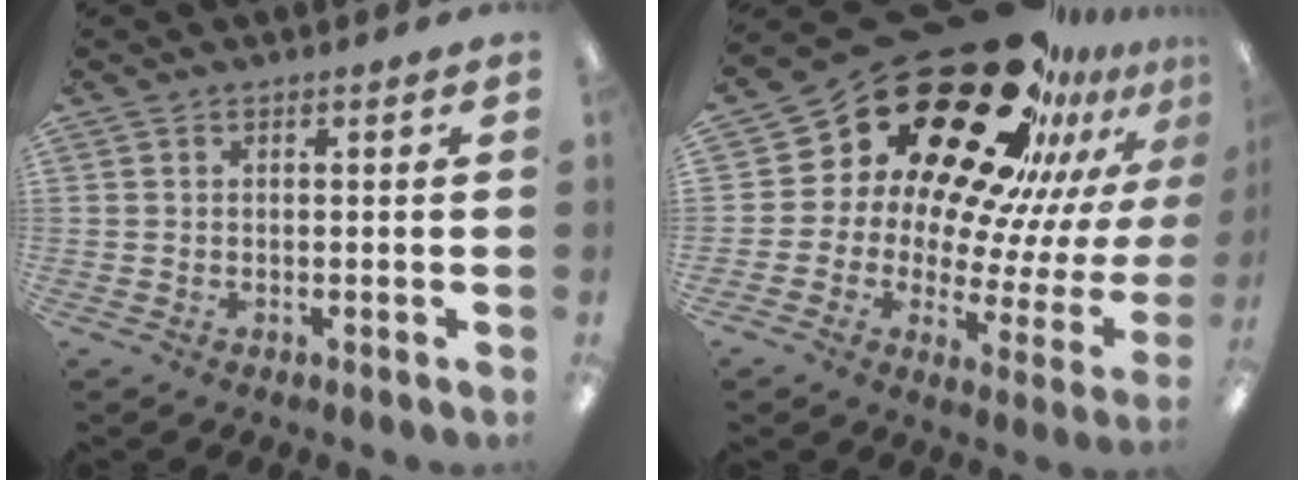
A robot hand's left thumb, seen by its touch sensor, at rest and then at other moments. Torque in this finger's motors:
{"motor_torque": [1.47, 3.54, 1.43, -1.34, 0.09]}